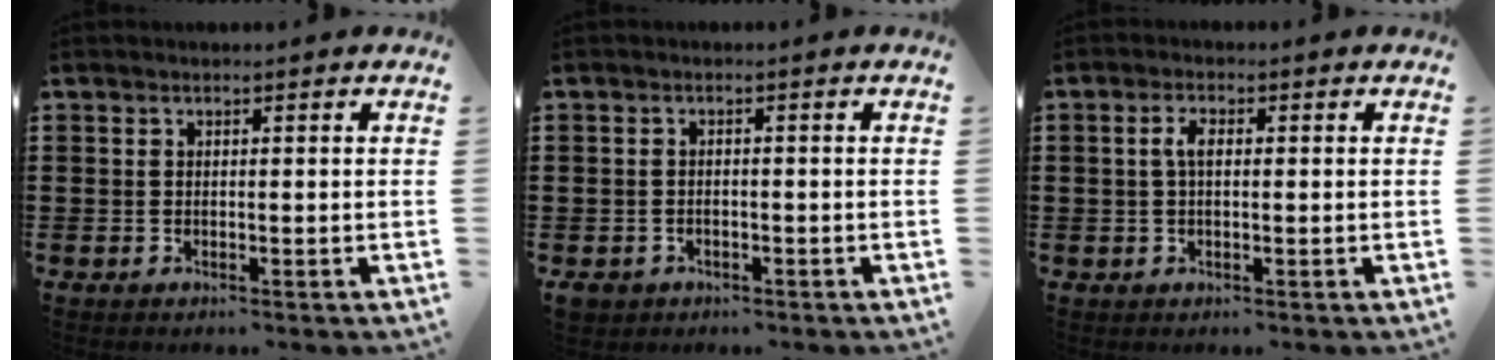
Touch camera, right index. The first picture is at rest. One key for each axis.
{"total": 1.4, "fx": -1.0, "fy": 0.9, "fz": 0.1, "tx": -0.008, "ty": 0.003, "tz": -0.024}
{"total": 2.6, "fx": 0.3, "fy": 1.1, "fz": 2.4, "tx": -0.049, "ty": 0.006, "tz": 0.003}